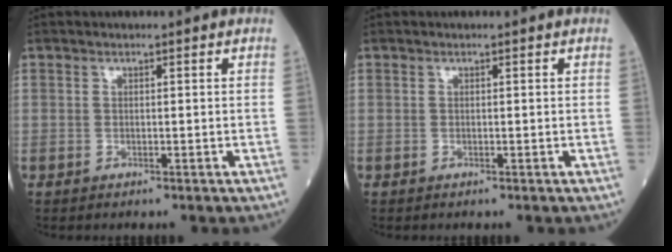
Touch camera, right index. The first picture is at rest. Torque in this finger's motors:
{"motor_torque": [0.00, 0.00, 0.00, 0.00]}